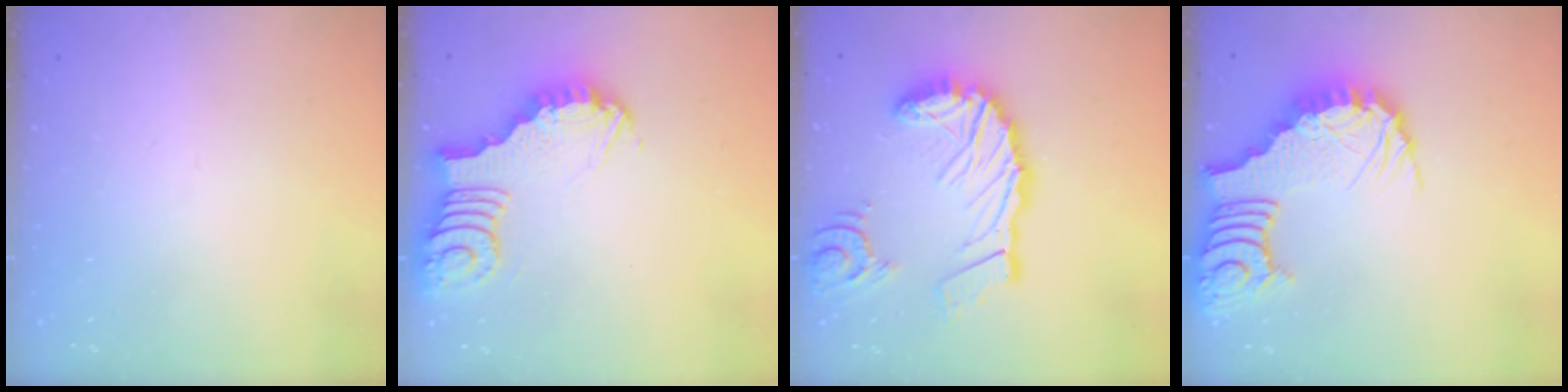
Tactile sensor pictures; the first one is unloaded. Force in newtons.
{"total": 4.1, "press": 4.1, "slide": 0.4}
{"total": 19.8, "press": 19.7, "slide": 2.4}
{"total": 7.1, "press": 7.0, "slide": 1.1}